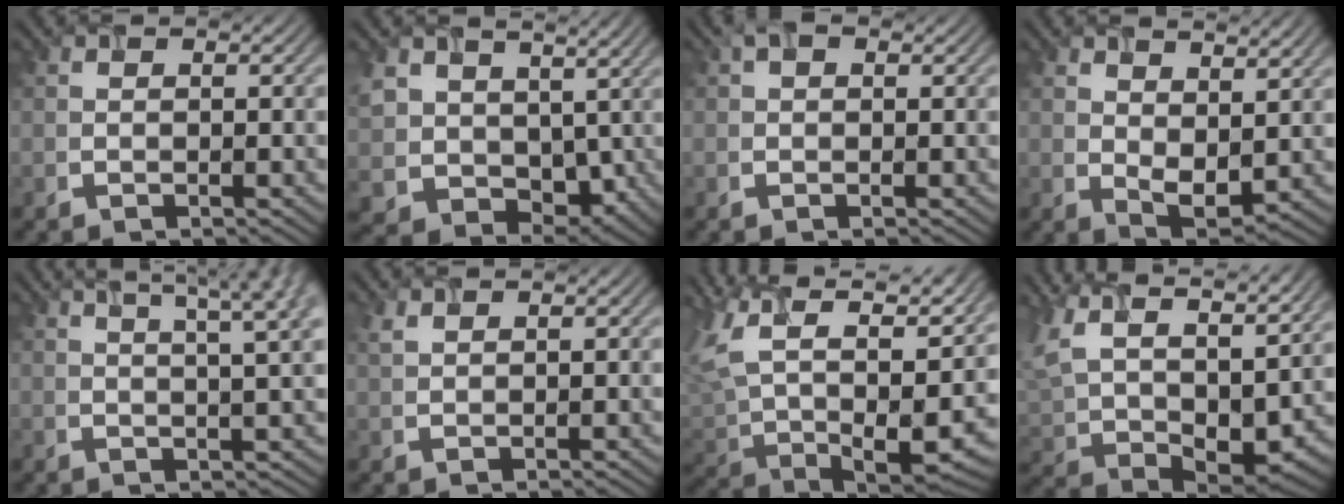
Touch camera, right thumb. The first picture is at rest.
{"total": 8.6, "force": [3.1, 6.5, 4.6], "torque": [-0.127, -0.017, 0.071]}
{"total": 1.7, "force": [0.5, 1.1, 1.2], "torque": [-0.019, 0.008, 0.009]}
{"total": 5.3, "force": [2.7, 2.7, 3.6], "torque": [-0.061, -0.005, 0.055]}
{"total": 9.2, "force": [4.9, 2.4, 7.4], "torque": [-0.089, 0.026, 0.044]}
{"total": 0.7, "force": [0.6, 0.1, 0.4], "torque": [-0.011, 0.005, 0.023]}
{"total": 15.3, "force": [4.0, 9.9, 11.0], "torque": [-0.232, 0.005, 0.089]}
{"total": 15.1, "force": [8.3, 7.4, 10.3], "torque": [-0.243, 0.023, 0.145]}